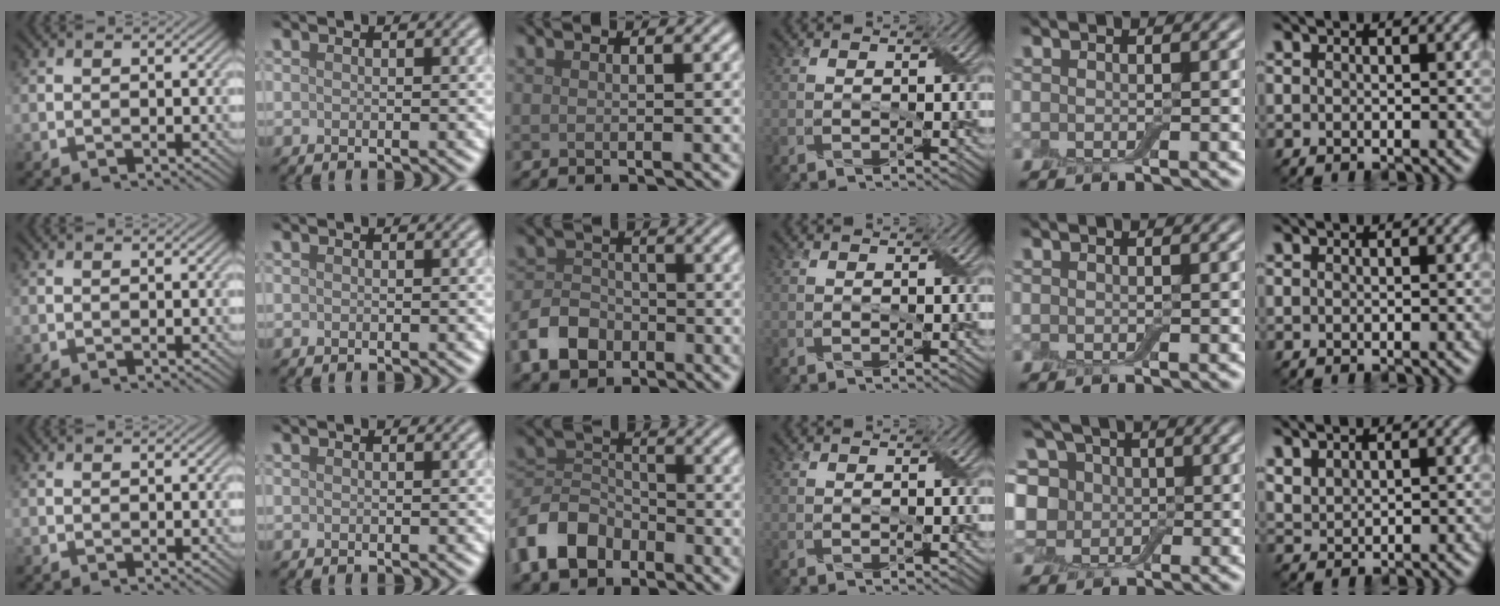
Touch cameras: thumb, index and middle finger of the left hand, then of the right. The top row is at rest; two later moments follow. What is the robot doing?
{"motion": "fold", "object": "aluminum foil"}